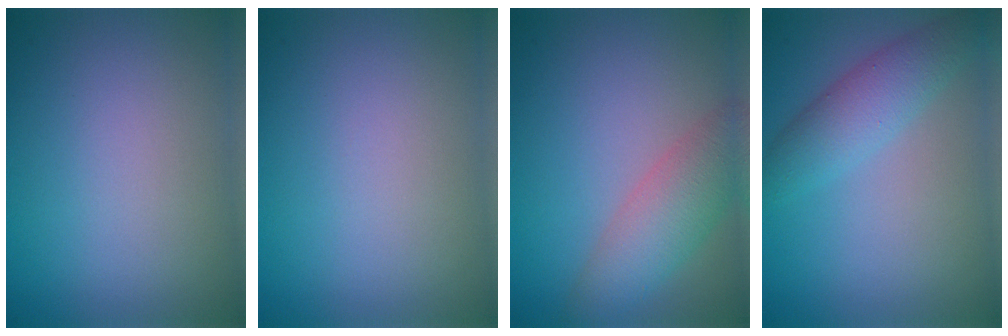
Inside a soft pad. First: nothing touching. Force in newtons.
{"total": 0.0}
{"total": 4.6, "press": 4.6, "slide": 0.1}
{"total": 3.5, "press": 3.5, "slide": 0.1}